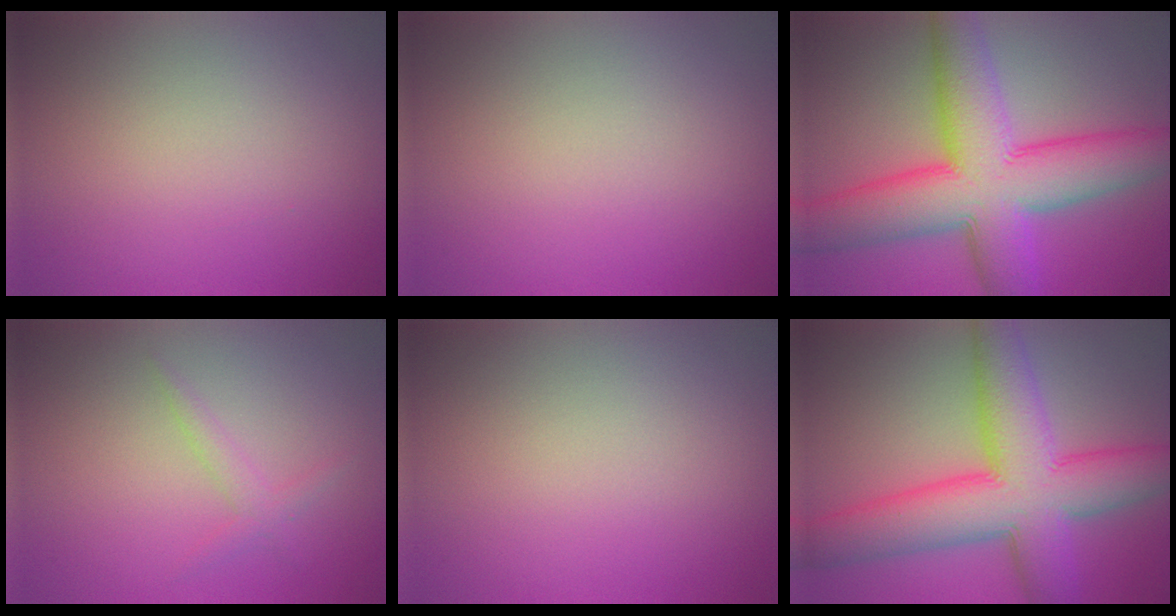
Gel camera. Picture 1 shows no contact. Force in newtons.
{"total": 0.0}
{"total": 12.1, "press": 12.1, "slide": 0.3}
{"total": 1.4, "press": 1.4, "slide": 0.0}
{"total": 0.0}
{"total": 11.1, "press": 11.1, "slide": 0.2}